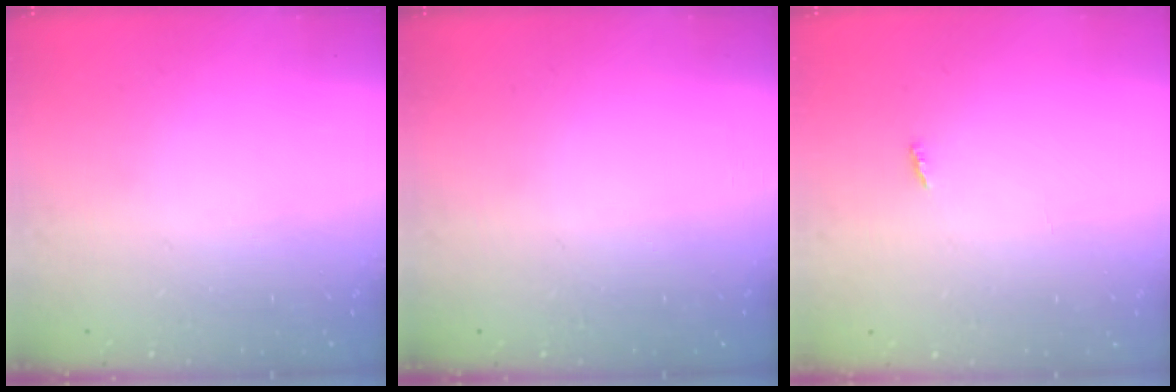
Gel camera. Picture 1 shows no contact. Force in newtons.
{"total": 0.0}
{"total": 1.9, "press": 1.9, "slide": 0.2}